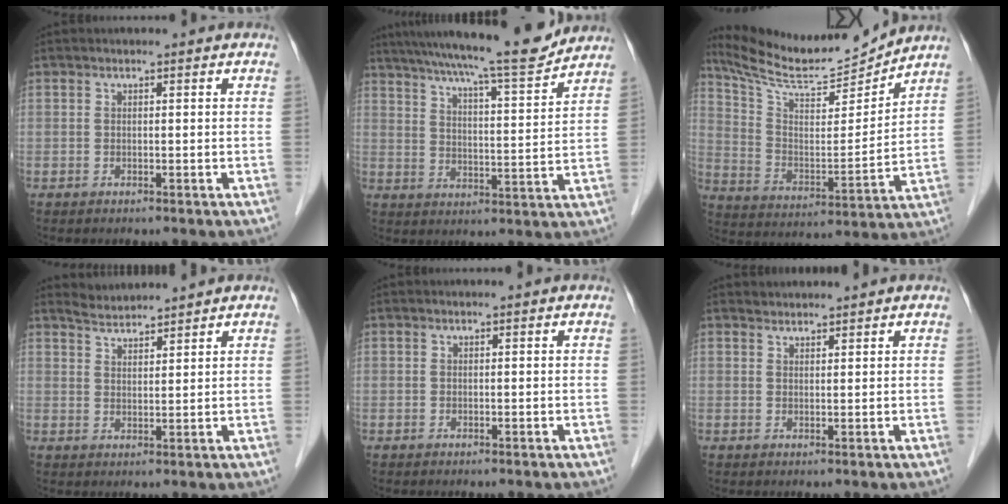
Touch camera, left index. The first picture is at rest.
{"total": 17.1, "force": [15.2, 0.2, 7.8], "torque": [-0.126, -0.006, 0.220]}
{"total": 14.0, "force": [13.7, 0.3, 2.9], "torque": [-0.066, -0.008, 0.241]}
{"total": 3.2, "force": [3.2, -0.1, -0.2], "torque": [-0.005, 0.012, 0.063]}
{"total": 0.0}
{"total": 1.4, "force": [1.4, 0.1, -0.1], "torque": [-0.005, 0.009, 0.028]}